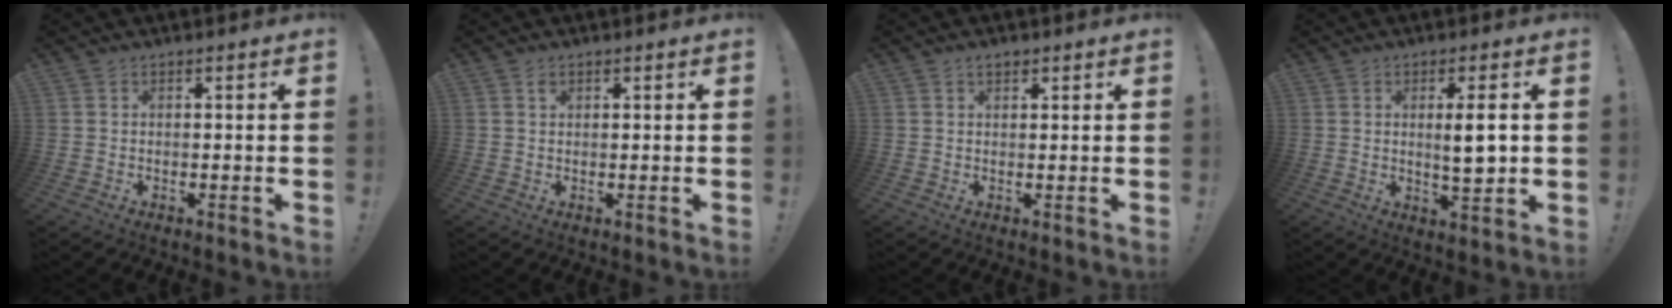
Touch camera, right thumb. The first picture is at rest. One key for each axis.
{"total": 1.0, "fx": 0.6, "fy": 0.6, "fz": 0.5, "tx": -0.004, "ty": -0.002, "tz": 0.010}
{"total": 1.9, "fx": 1.2, "fy": 1.0, "fz": 1.0, "tx": -0.006, "ty": -0.006, "tz": 0.020}
{"total": 6.4, "fx": 0.8, "fy": 0.8, "fz": 6.3, "tx": -0.092, "ty": -0.011, "tz": 0.007}